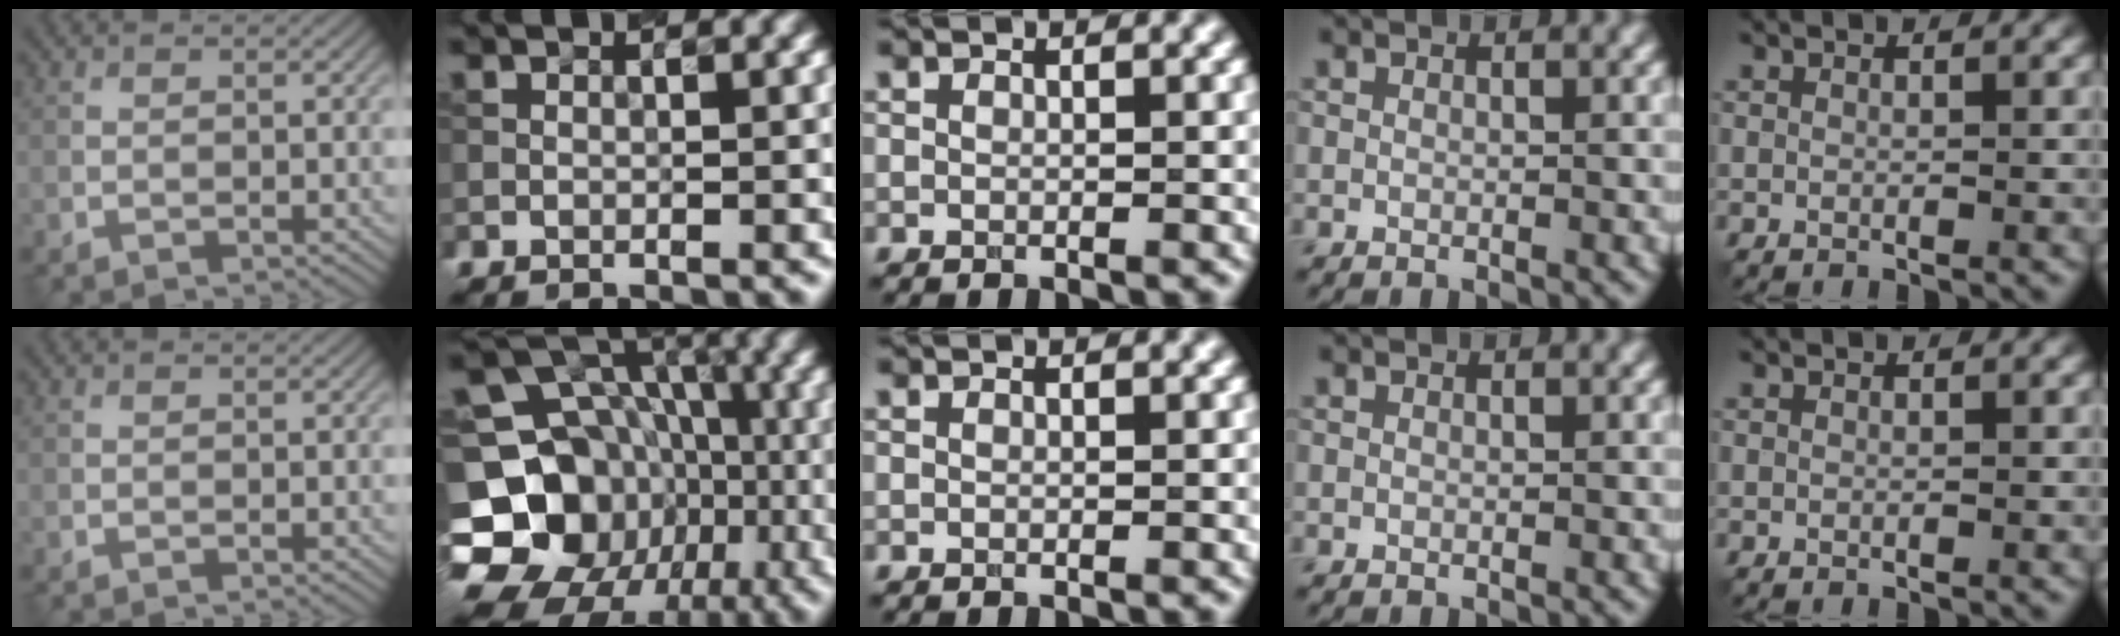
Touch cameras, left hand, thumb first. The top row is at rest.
{"index": {"total": 19.0, "force": [-6.3, 16.3, 7.5], "torque": [-0.144, -0.006, -0.109]}}